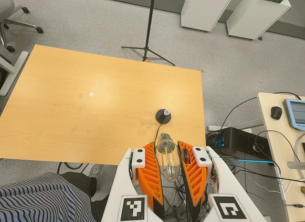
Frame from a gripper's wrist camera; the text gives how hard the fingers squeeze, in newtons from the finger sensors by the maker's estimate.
{"total": 21.2, "left": 24.5, "right": 17.9}